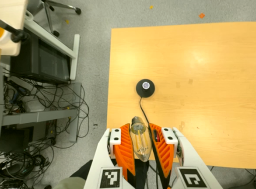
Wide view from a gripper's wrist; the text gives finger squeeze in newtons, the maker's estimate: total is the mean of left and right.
{"total": 19.6, "left": 21.2, "right": 17.9}